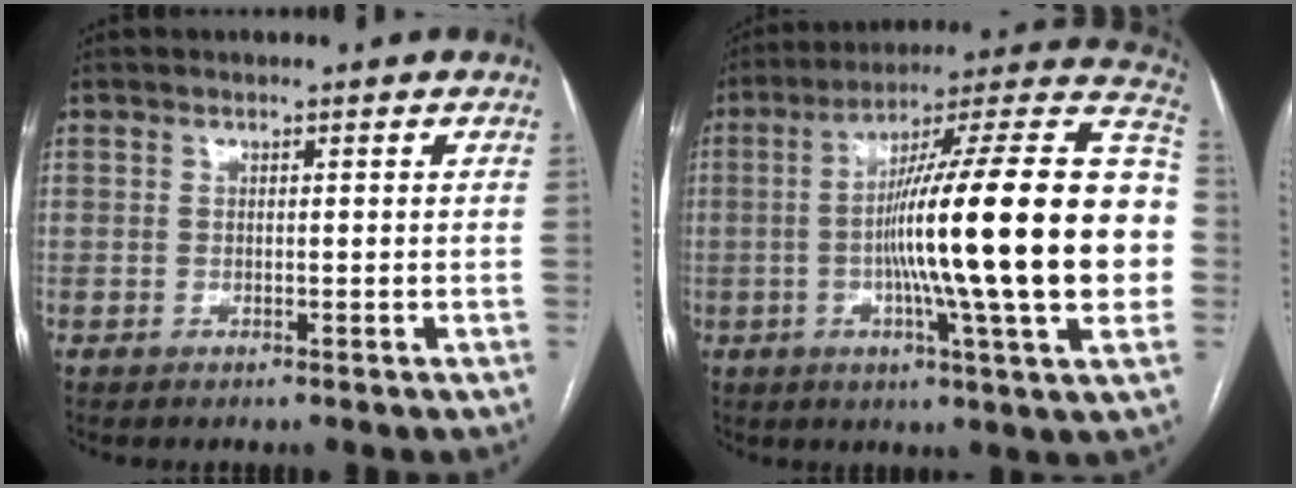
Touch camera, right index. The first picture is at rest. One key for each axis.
{"total": 29.6, "fx": -2.1, "fy": 1.0, "fz": 29.5, "tx": -0.380, "ty": 0.013, "tz": -0.054}